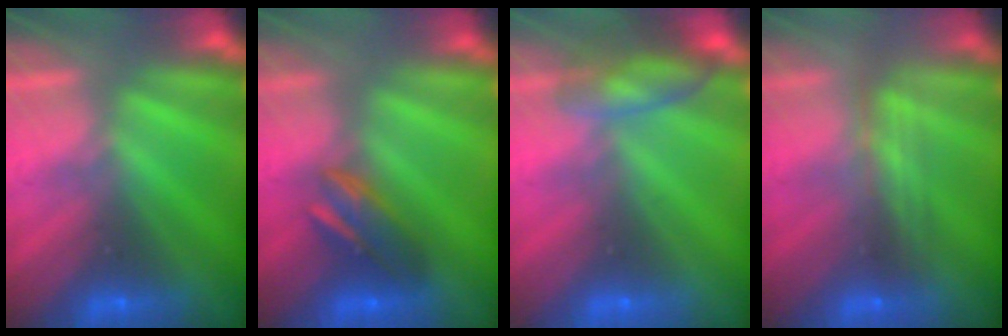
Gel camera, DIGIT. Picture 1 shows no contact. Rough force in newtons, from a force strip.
{"total": 6.4}
{"total": 2.8}
{"total": 2.4}